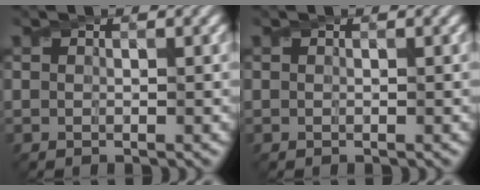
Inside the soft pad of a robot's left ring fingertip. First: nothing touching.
{"total": 0.0}